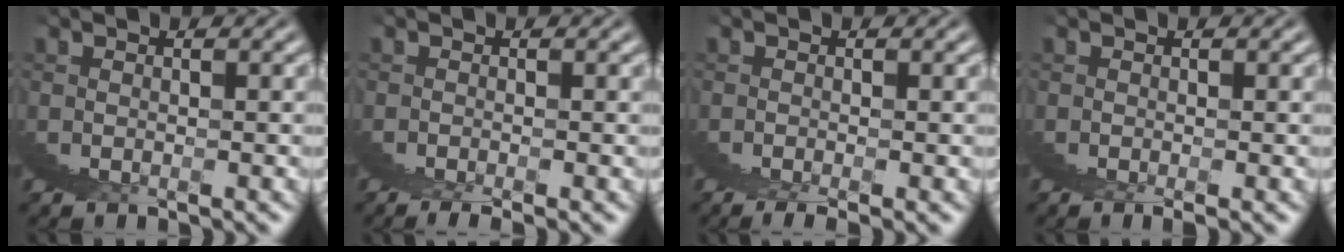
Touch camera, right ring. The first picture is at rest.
{"total": 1.1, "force": [0.7, -0.7, 0.6], "torque": [0.010, 0.015, 0.006]}
{"total": 1.5, "force": [1.0, -0.7, 0.8], "torque": [0.006, 0.018, 0.009]}
{"total": 1.2, "force": [0.9, -0.7, 0.3], "torque": [0.006, 0.011, 0.013]}